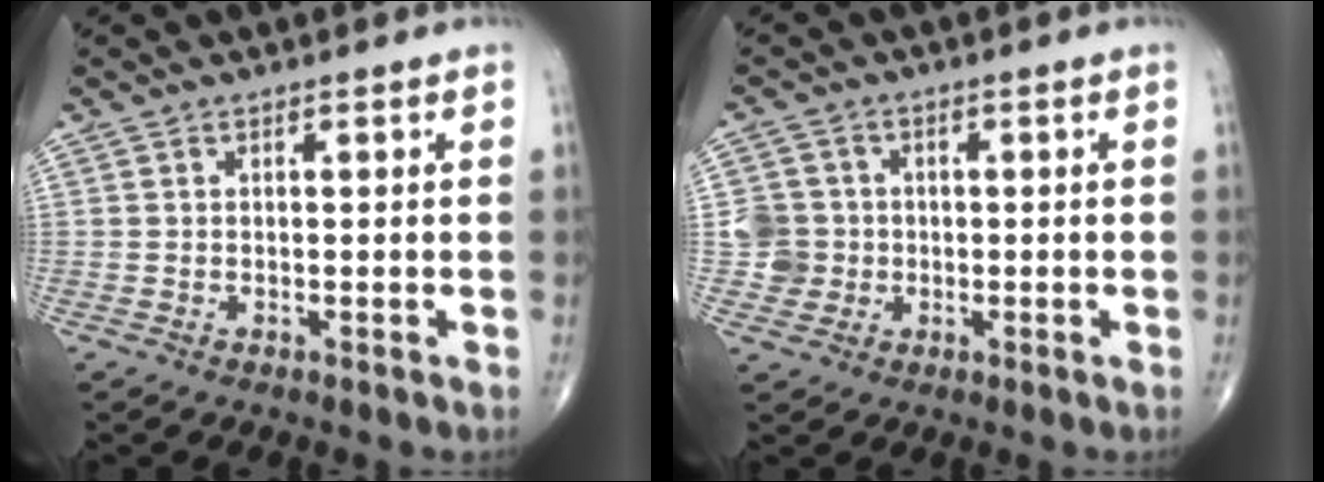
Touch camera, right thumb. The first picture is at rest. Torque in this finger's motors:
{"motor_torque": [0.11, -0.09, 0.21, 0.03, 0.04]}